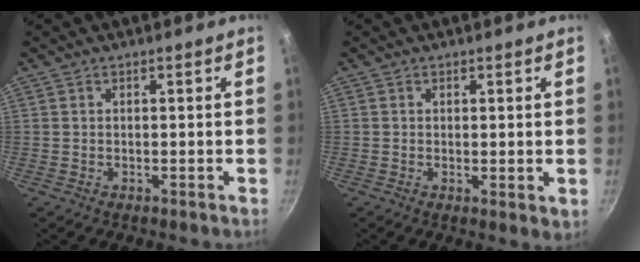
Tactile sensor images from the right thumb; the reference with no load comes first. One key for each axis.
{"total": 1.8, "fx": 0.5, "fy": 0.8, "fz": 1.5, "tx": -0.020, "ty": -0.011, "tz": 0.004}